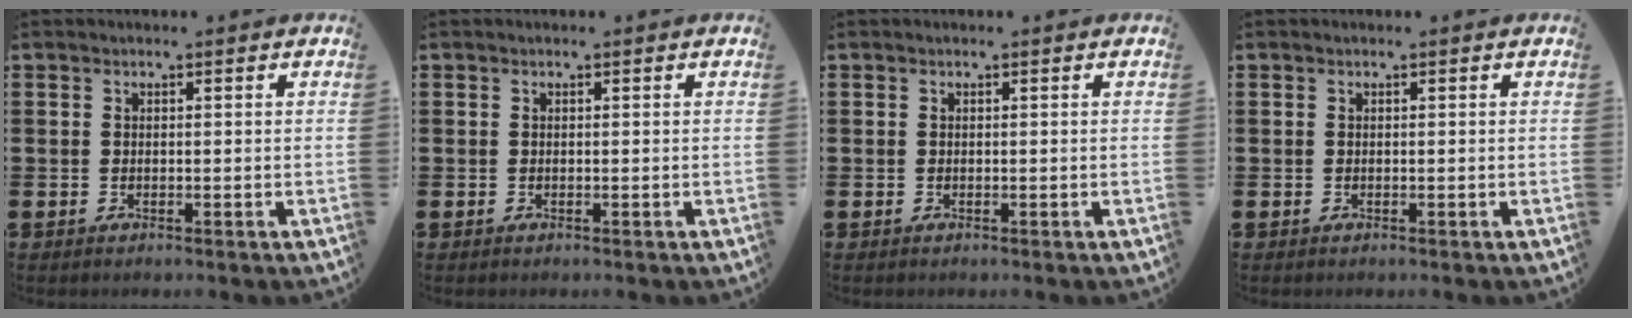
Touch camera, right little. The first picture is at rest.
{"total": 0.0}
{"total": 0.0}
{"total": 0.0}